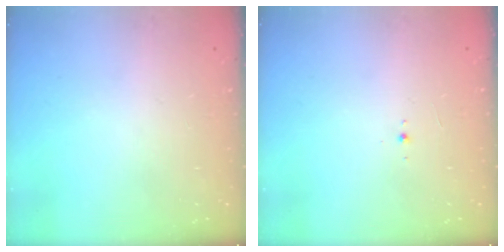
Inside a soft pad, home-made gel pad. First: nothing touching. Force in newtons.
{"total": 2.7, "press": 2.5, "slide": 0.8}